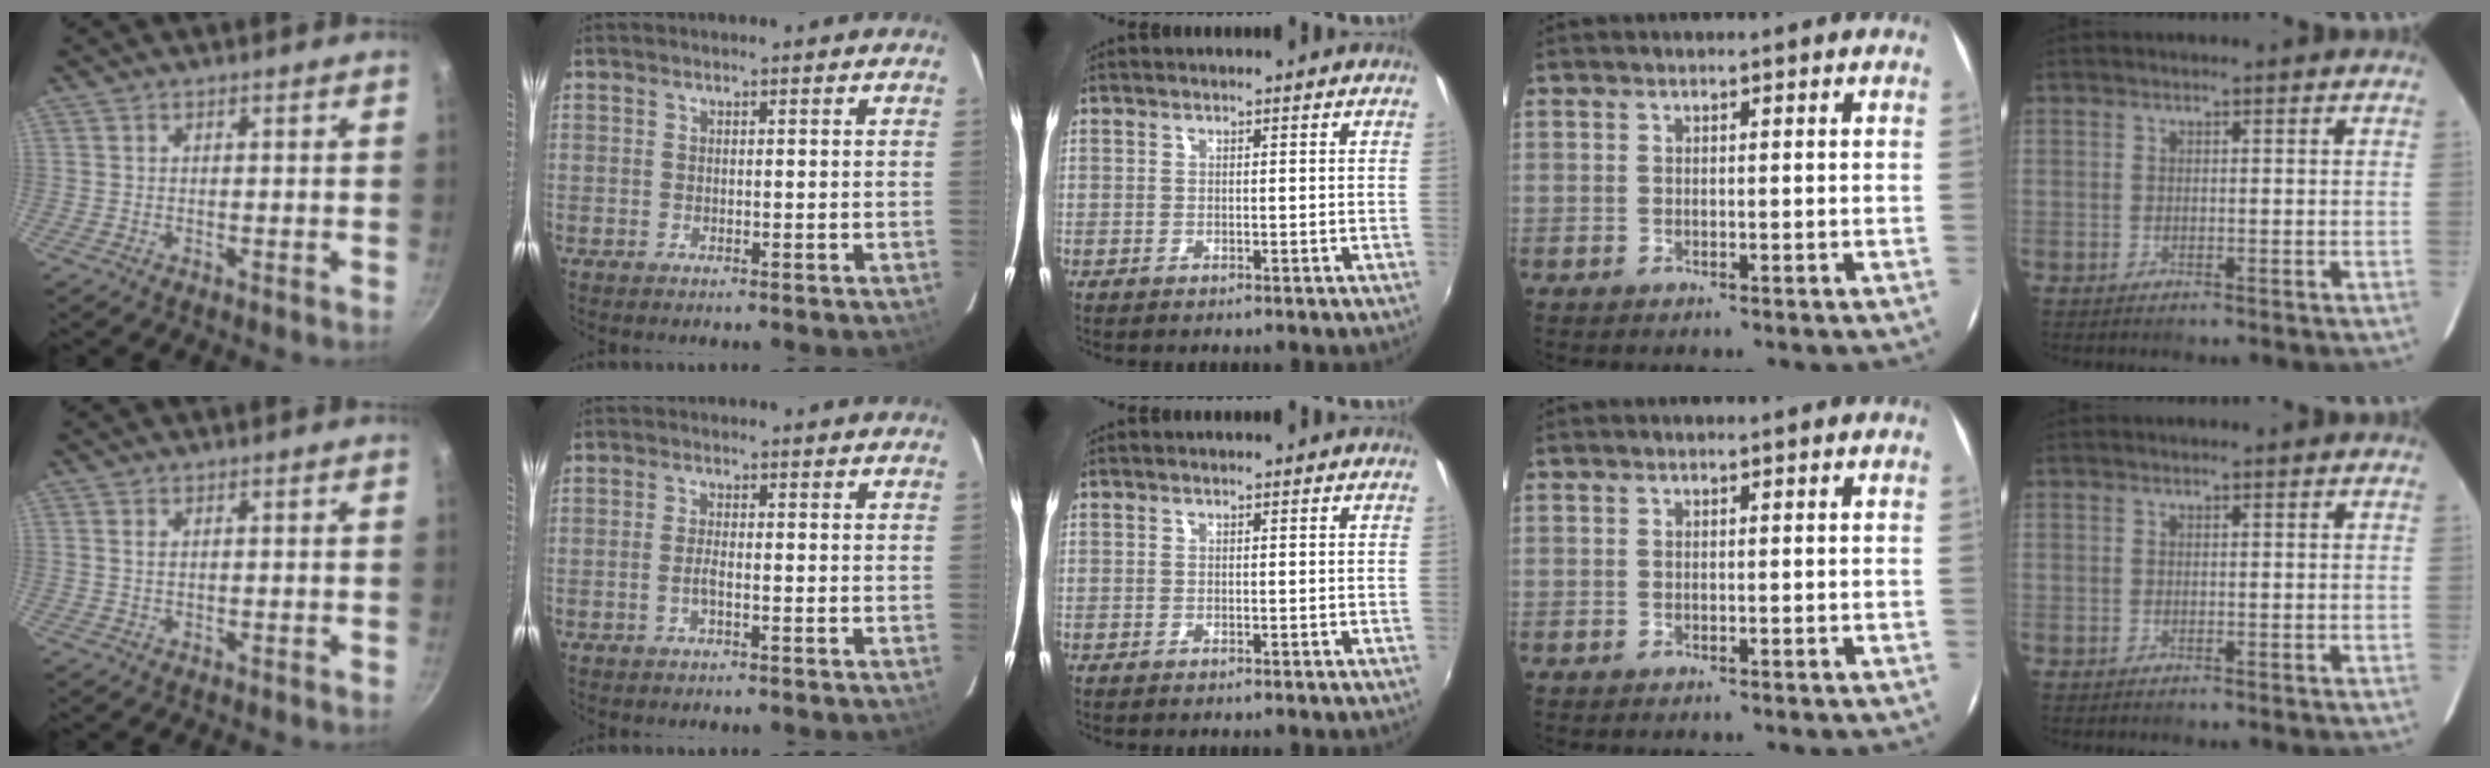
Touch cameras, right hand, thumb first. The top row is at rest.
{"thumb": {"total": 4.2, "force": [0.9, 2.7, 3.0], "torque": [-0.053, 0.001, 0.018]}, "index": {"total": 4.3, "force": [-1.8, 1.0, 3.8], "torque": [-0.084, 0.002, -0.037]}}